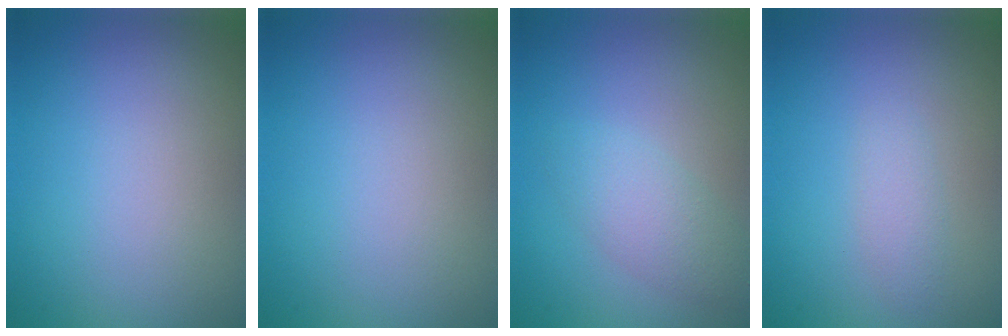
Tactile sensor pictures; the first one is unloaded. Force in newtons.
{"total": 0.0}
{"total": 2.5, "press": 2.5, "slide": 0.1}
{"total": 1.2, "press": 1.2, "slide": 0.0}